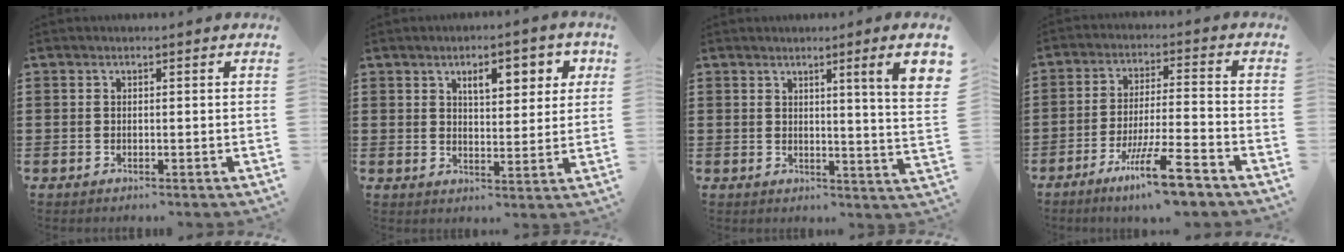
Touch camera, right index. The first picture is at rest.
{"total": 6.0, "force": [2.8, 2.5, 4.7], "torque": [-0.069, -0.002, 0.037]}
{"total": 5.5, "force": [2.5, -0.6, 4.9], "torque": [-0.084, -0.019, 0.034]}
{"total": 10.2, "force": [-6.8, 0.6, 7.6], "torque": [-0.147, -0.002, -0.131]}